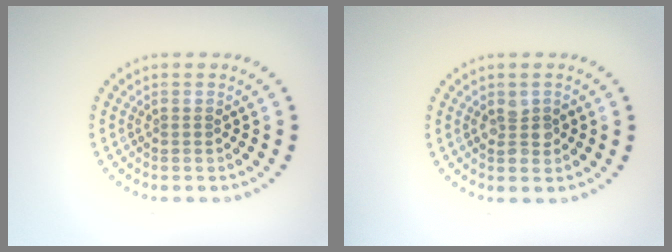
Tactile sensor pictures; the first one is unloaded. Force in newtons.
{"total": 1.7, "press": 1.7, "slide": 0.2}